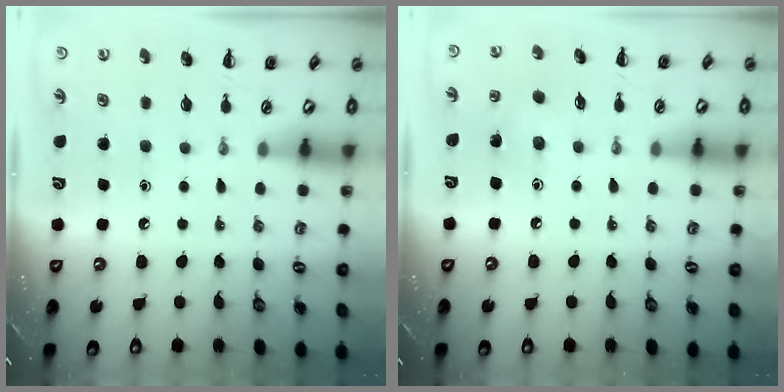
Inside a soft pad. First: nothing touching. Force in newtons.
{"total": 5.6, "press": 5.5, "slide": 1.0}